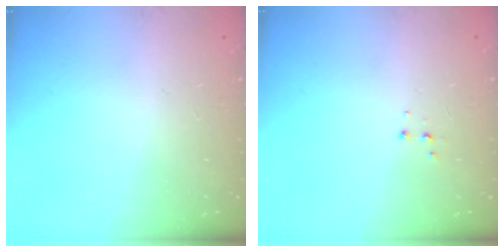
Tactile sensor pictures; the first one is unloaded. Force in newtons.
{"total": 3.3, "press": 3.2, "slide": 0.4}